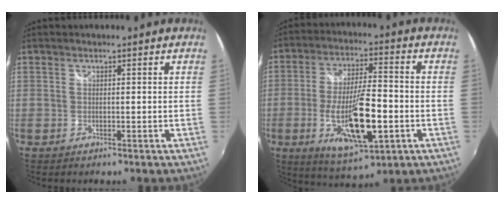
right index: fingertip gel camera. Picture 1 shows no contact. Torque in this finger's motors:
{"motor_torque": [1.18, -0.96, 0.95, 0.21]}